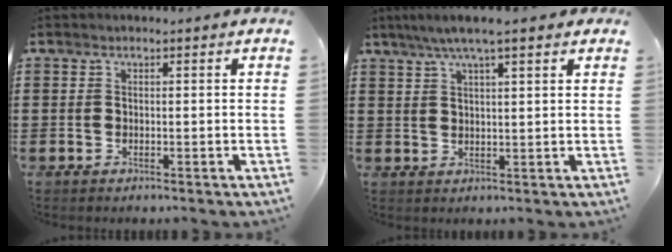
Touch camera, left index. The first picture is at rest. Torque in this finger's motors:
{"motor_torque": [2.14, 0.00, 0.45, 0.14]}